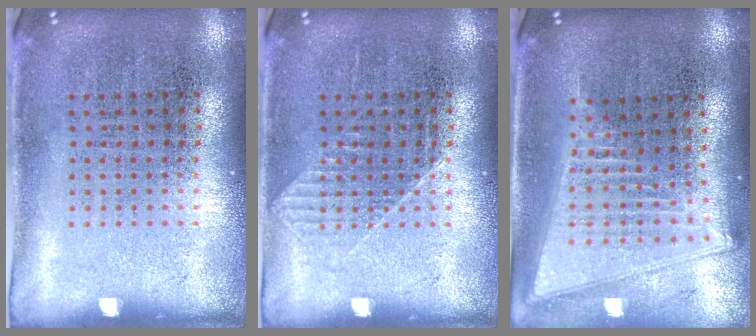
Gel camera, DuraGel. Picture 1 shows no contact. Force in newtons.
{"total": 1.0, "press": 1.0, "slide": 0.2}
{"total": 2.1, "press": 1.7, "slide": 1.2}